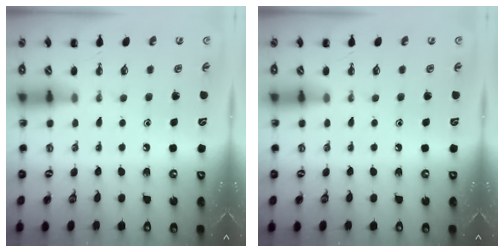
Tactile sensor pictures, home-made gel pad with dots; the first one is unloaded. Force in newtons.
{"total": 0.0}